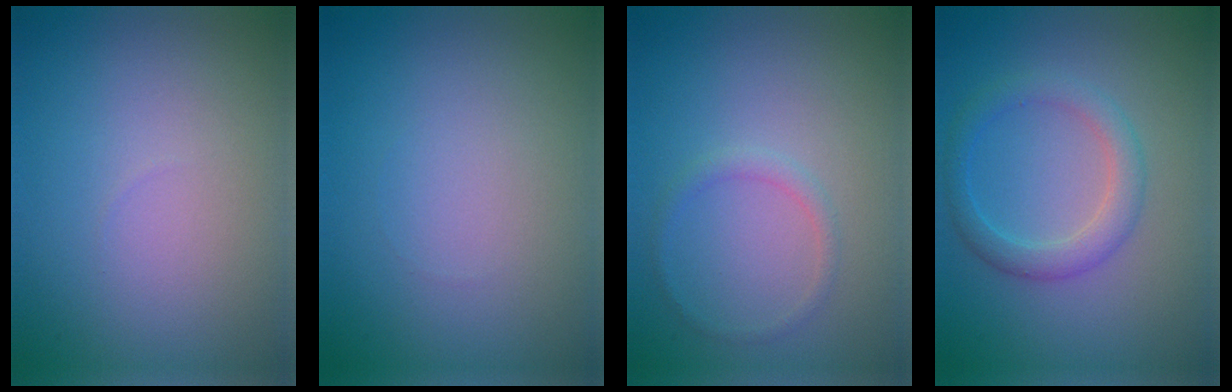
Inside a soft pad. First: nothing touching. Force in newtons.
{"total": 0.0}
{"total": 1.0, "press": 1.0, "slide": 0.1}
{"total": 2.8, "press": 2.8, "slide": 0.0}